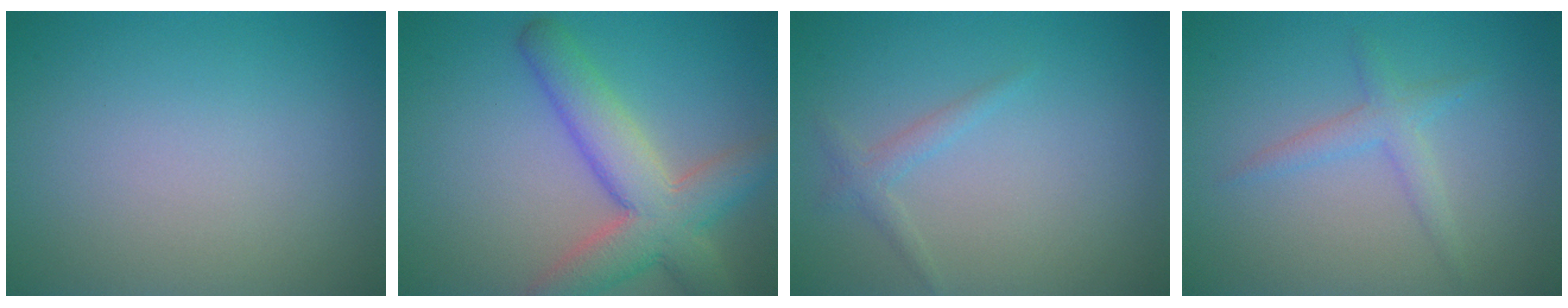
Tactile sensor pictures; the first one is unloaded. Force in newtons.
{"total": 6.9, "press": 6.9, "slide": 0.3}
{"total": 1.2, "press": 1.2, "slide": 0.1}
{"total": 1.9, "press": 1.9, "slide": 0.1}